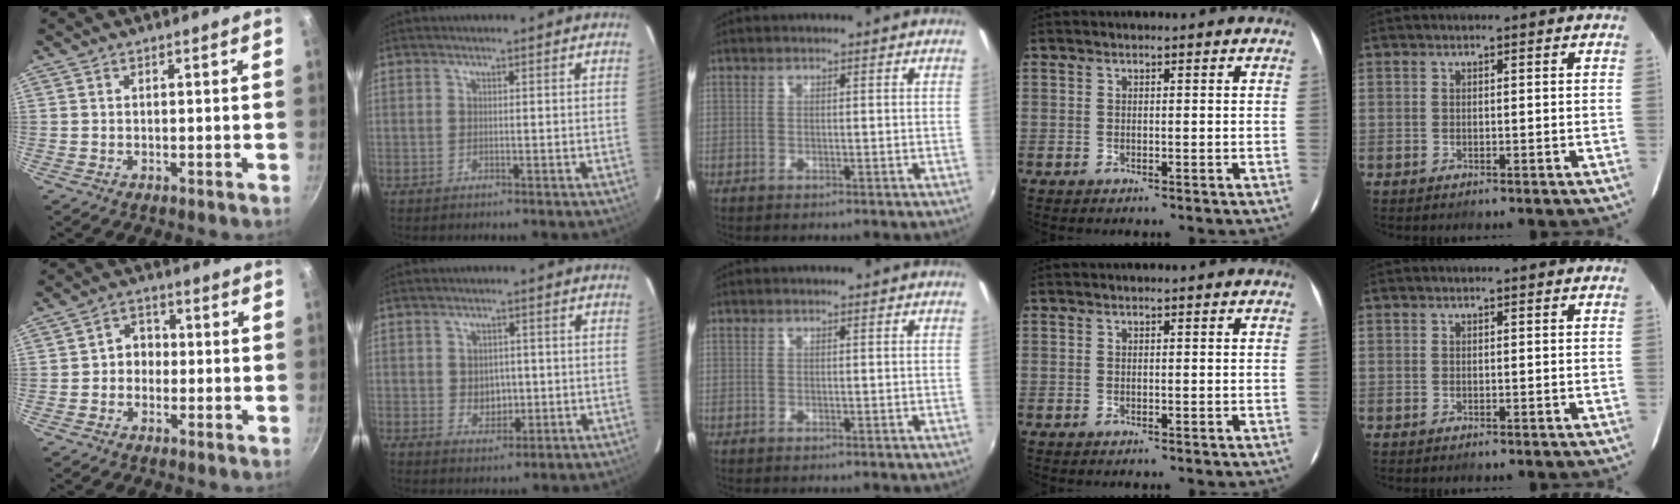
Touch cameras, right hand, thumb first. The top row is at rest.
{"thumb": {"total": 4.5, "force": [-0.6, 3.9, 2.1], "torque": [0.001, 0.016, -0.018]}, "index": {"total": 4.5, "force": [-0.3, 3.8, 2.5], "torque": [-0.041, 0.000, 0.003]}}